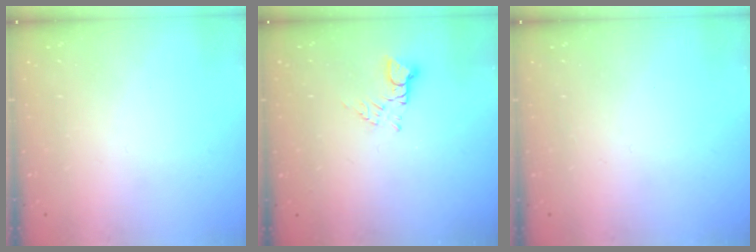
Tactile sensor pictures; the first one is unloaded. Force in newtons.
{"total": 2.8, "press": 2.8, "slide": 0.5}
{"total": 0.0}